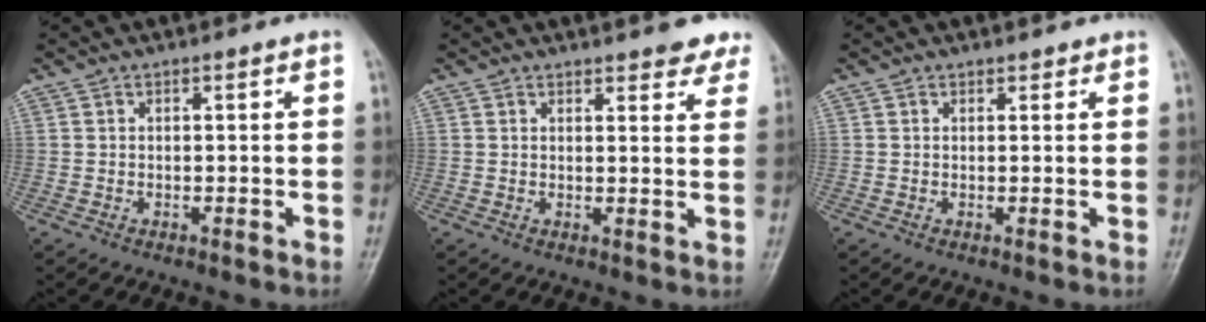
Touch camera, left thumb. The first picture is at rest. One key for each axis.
{"total": 7.3, "fx": 6.1, "fy": 2.3, "fz": 3.2, "tx": -0.005, "ty": -0.025, "tz": 0.059}
{"total": 0.9, "fx": 0.7, "fy": 0.5, "fz": 0.0, "tx": 0.006, "ty": -0.004, "tz": 0.006}